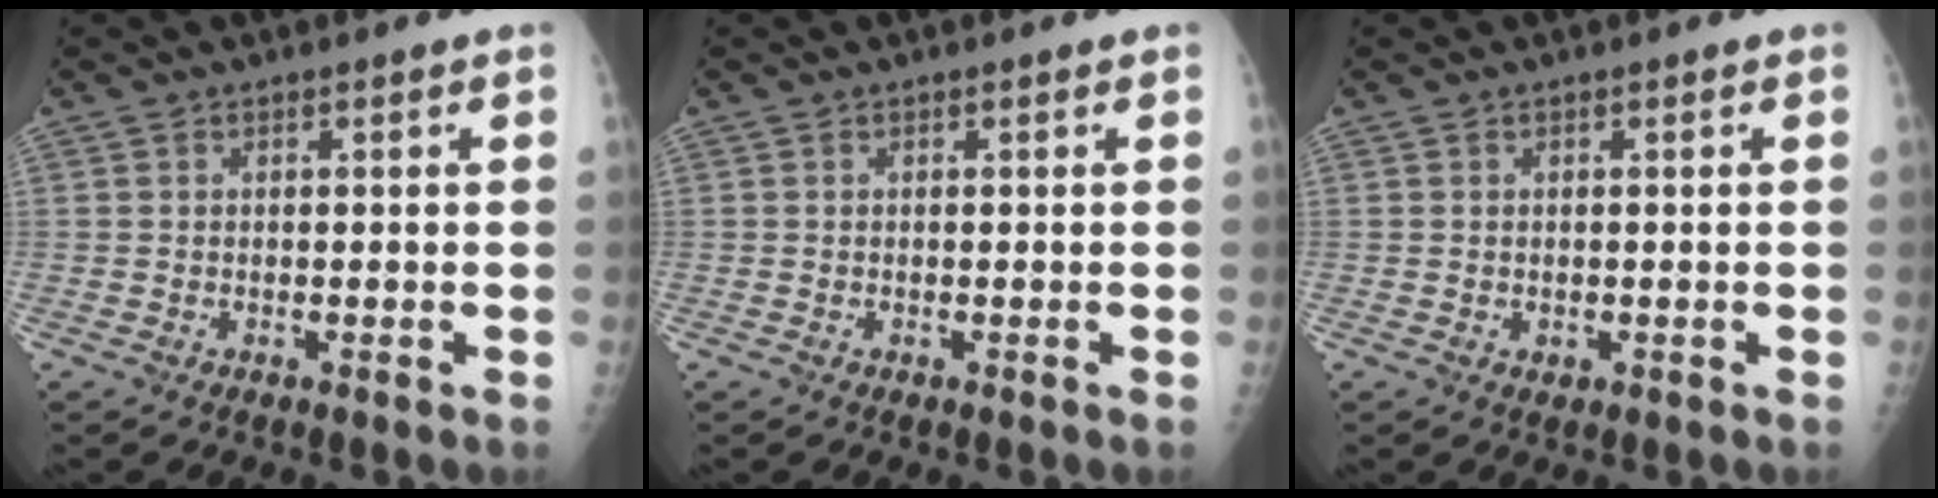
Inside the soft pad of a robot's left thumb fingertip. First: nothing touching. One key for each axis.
{"total": 0.0}
{"total": 0.9, "fx": -0.1, "fy": 0.8, "fz": 0.4, "tx": -0.006, "ty": -0.001, "tz": 0.003}